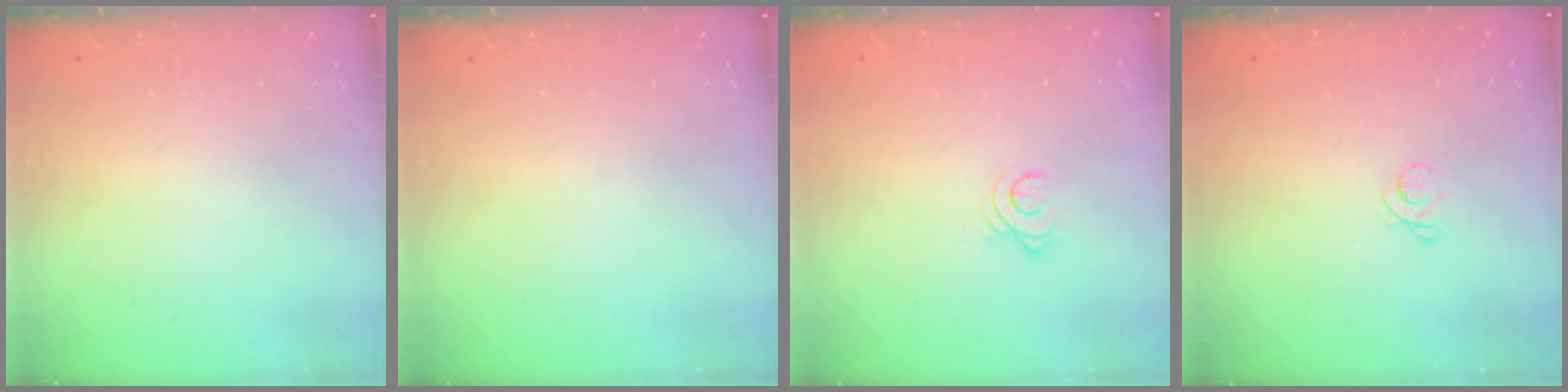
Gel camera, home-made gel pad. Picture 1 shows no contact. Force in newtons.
{"total": 0.0}
{"total": 3.1, "press": 3.1, "slide": 0.4}
{"total": 2.6, "press": 2.5, "slide": 0.3}